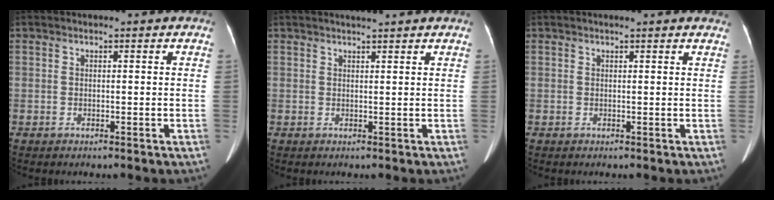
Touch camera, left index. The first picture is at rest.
{"total": 2.7, "force": [2.4, -0.1, 1.2], "torque": [-0.017, 0.015, 0.034]}
{"total": 4.1, "force": [3.7, 0.7, 1.6], "torque": [-0.019, 0.015, 0.029]}